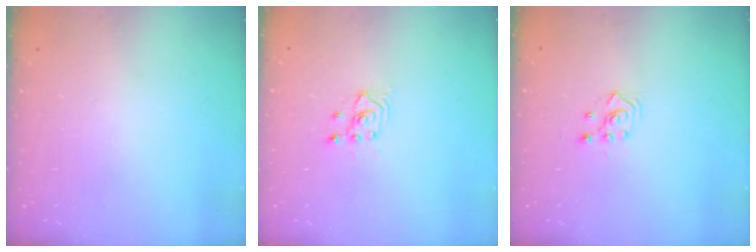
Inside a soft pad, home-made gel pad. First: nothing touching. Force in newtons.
{"total": 2.7, "press": 2.7, "slide": 0.2}
{"total": 2.5, "press": 2.5, "slide": 0.3}